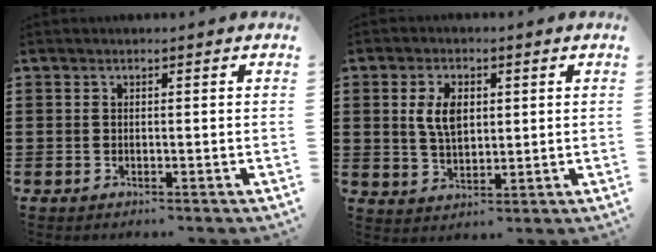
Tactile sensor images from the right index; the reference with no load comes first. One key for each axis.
{"total": 5.7, "fx": 1.3, "fy": 3.3, "fz": 4.5, "tx": -0.104, "ty": 0.010, "tz": 0.019}